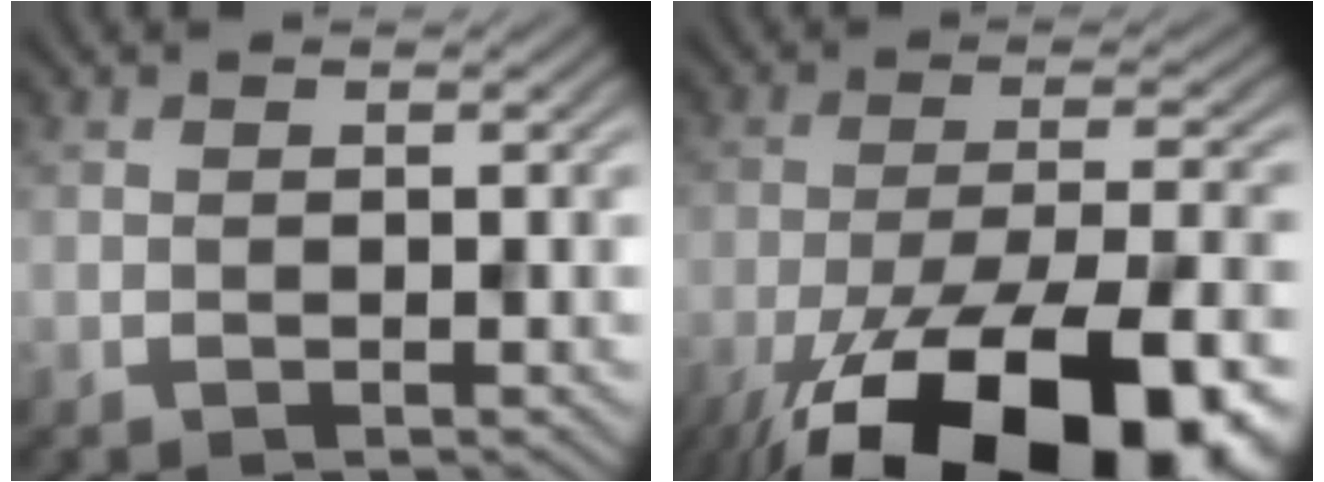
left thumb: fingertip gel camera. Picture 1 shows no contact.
{"total": 20.2, "force": [-13.3, 7.3, 13.4], "torque": [-0.206, -0.051, -0.192]}